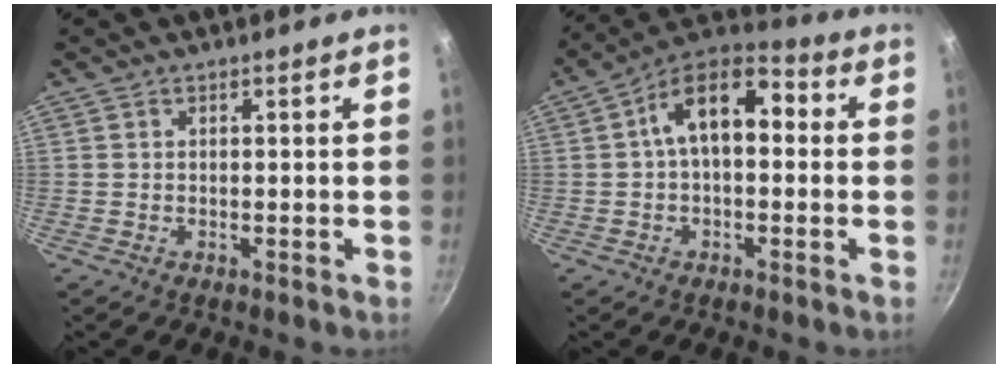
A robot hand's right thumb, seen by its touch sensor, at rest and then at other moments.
{"total": 13.0, "force": [1.6, 7.6, 10.4], "torque": [-0.139, 0.039, 0.006]}